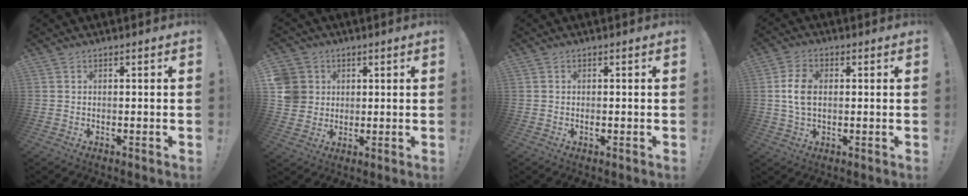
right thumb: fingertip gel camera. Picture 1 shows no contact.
{"total": 7.1, "force": [1.1, 6.7, 2.0], "torque": [-0.052, -0.002, 0.023]}
{"total": 0.8, "force": [-0.4, 0.3, 0.6], "torque": [-0.006, -0.002, -0.008]}
{"total": 8.0, "force": [0.5, 5.1, 6.1], "torque": [-0.108, -0.001, 0.008]}